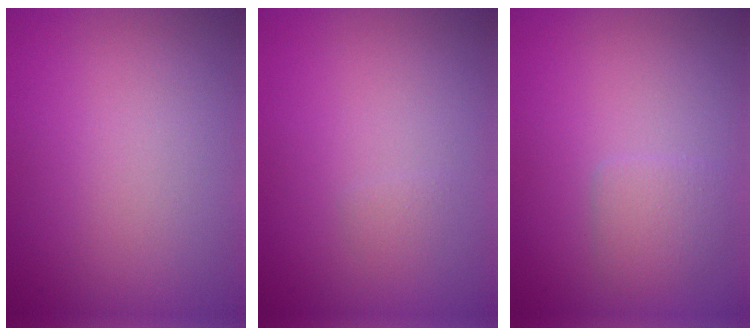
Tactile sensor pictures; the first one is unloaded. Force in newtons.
{"total": 0.6, "press": 0.6, "slide": 0.1}
{"total": 1.8, "press": 1.8, "slide": 0.1}